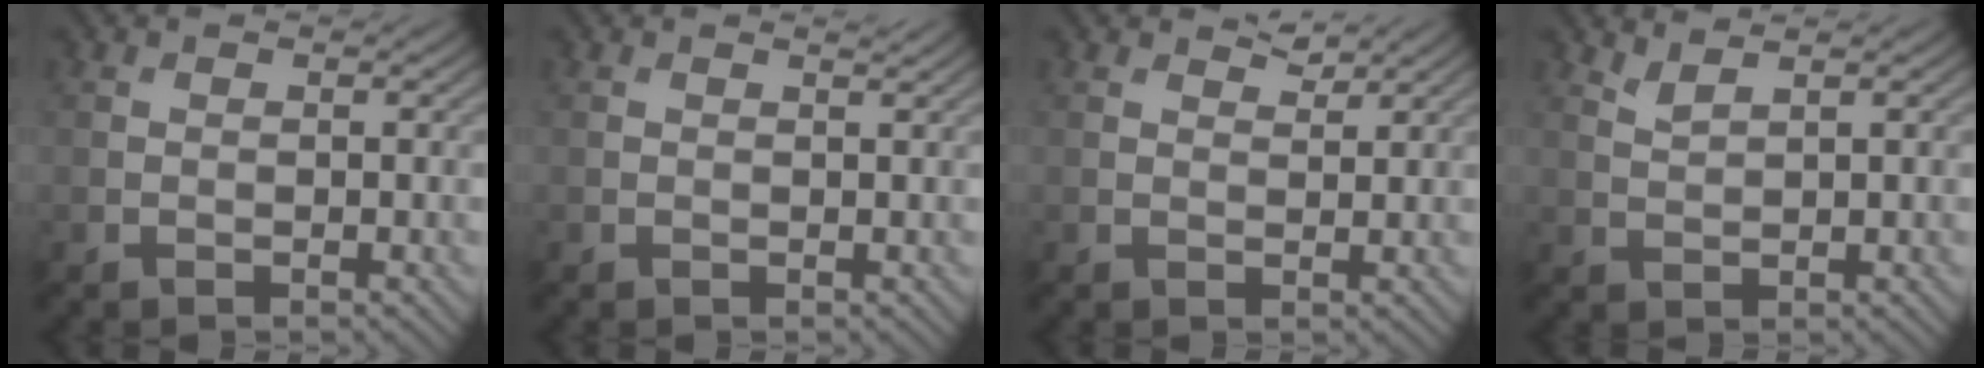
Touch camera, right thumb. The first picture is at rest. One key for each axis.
{"total": 0.7, "fx": 0.6, "fy": 0.0, "fz": 0.3, "tx": -0.007, "ty": -0.003, "tz": 0.008}
{"total": 1.6, "fx": 1.4, "fy": 0.4, "fz": 0.6, "tx": -0.014, "ty": -0.002, "tz": 0.028}
{"total": 1.9, "fx": 1.6, "fy": 0.2, "fz": 0.9, "tx": -0.028, "ty": 0.005, "tz": 0.038}